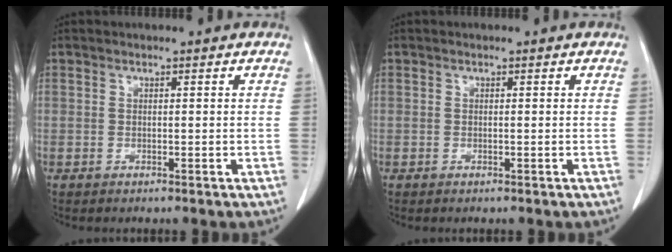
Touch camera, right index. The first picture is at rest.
{"total": 0.0}